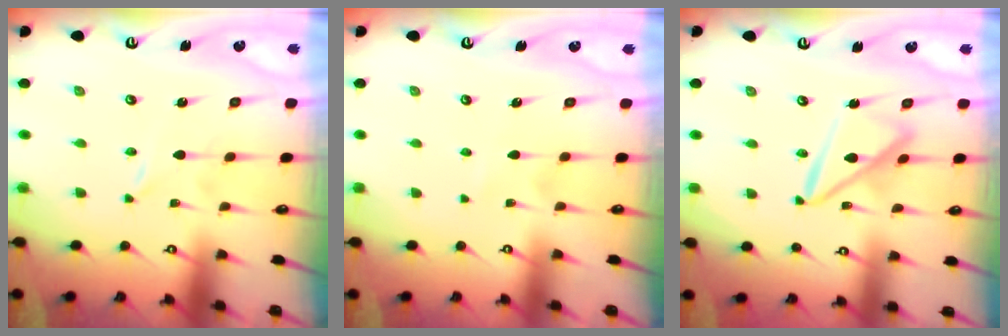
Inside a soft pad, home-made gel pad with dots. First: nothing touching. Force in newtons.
{"total": 1.6, "press": 1.6, "slide": 0.2}
{"total": 13.0, "press": 12.9, "slide": 1.2}